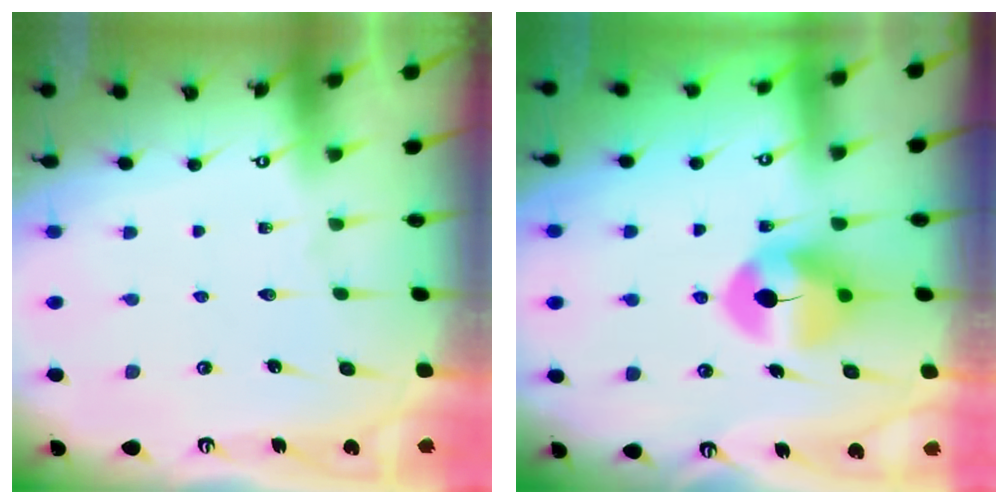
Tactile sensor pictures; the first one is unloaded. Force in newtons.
{"total": 7.4, "press": 7.3, "slide": 1.1}